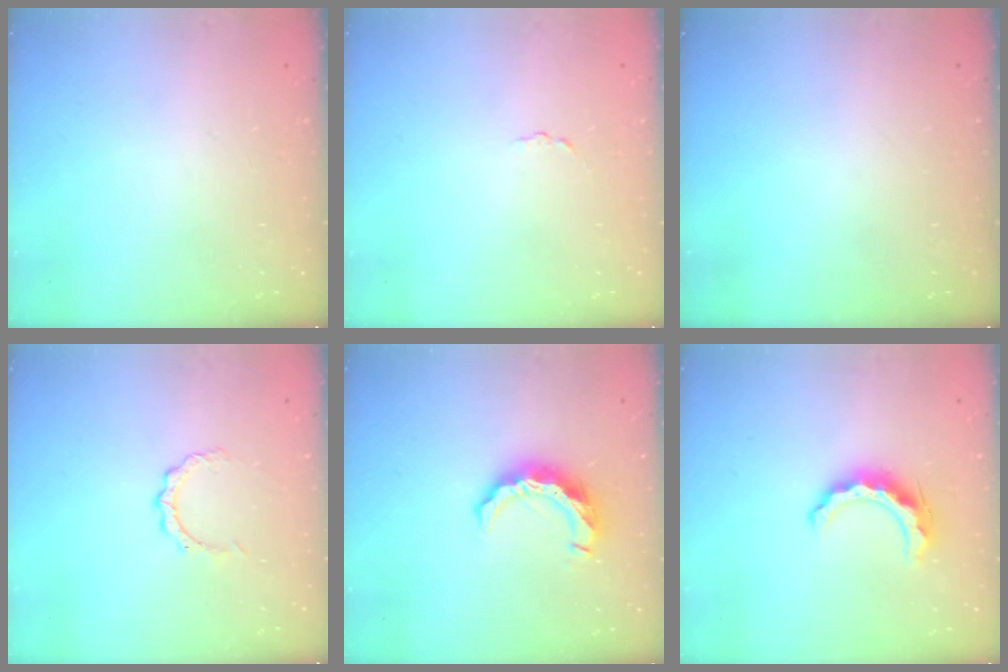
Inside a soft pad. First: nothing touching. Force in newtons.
{"total": 1.6, "press": 1.6, "slide": 0.1}
{"total": 0.0}
{"total": 3.0, "press": 3.0, "slide": 0.2}
{"total": 9.5, "press": 9.5, "slide": 0.7}
{"total": 10.3, "press": 10.3, "slide": 0.3}